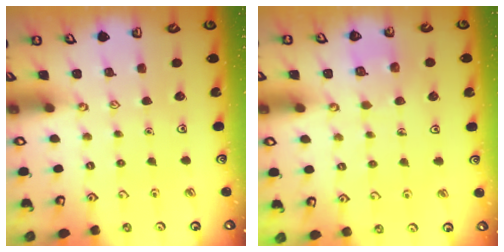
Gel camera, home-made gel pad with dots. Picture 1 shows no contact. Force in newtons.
{"total": 4.3, "press": 4.3, "slide": 0.3}